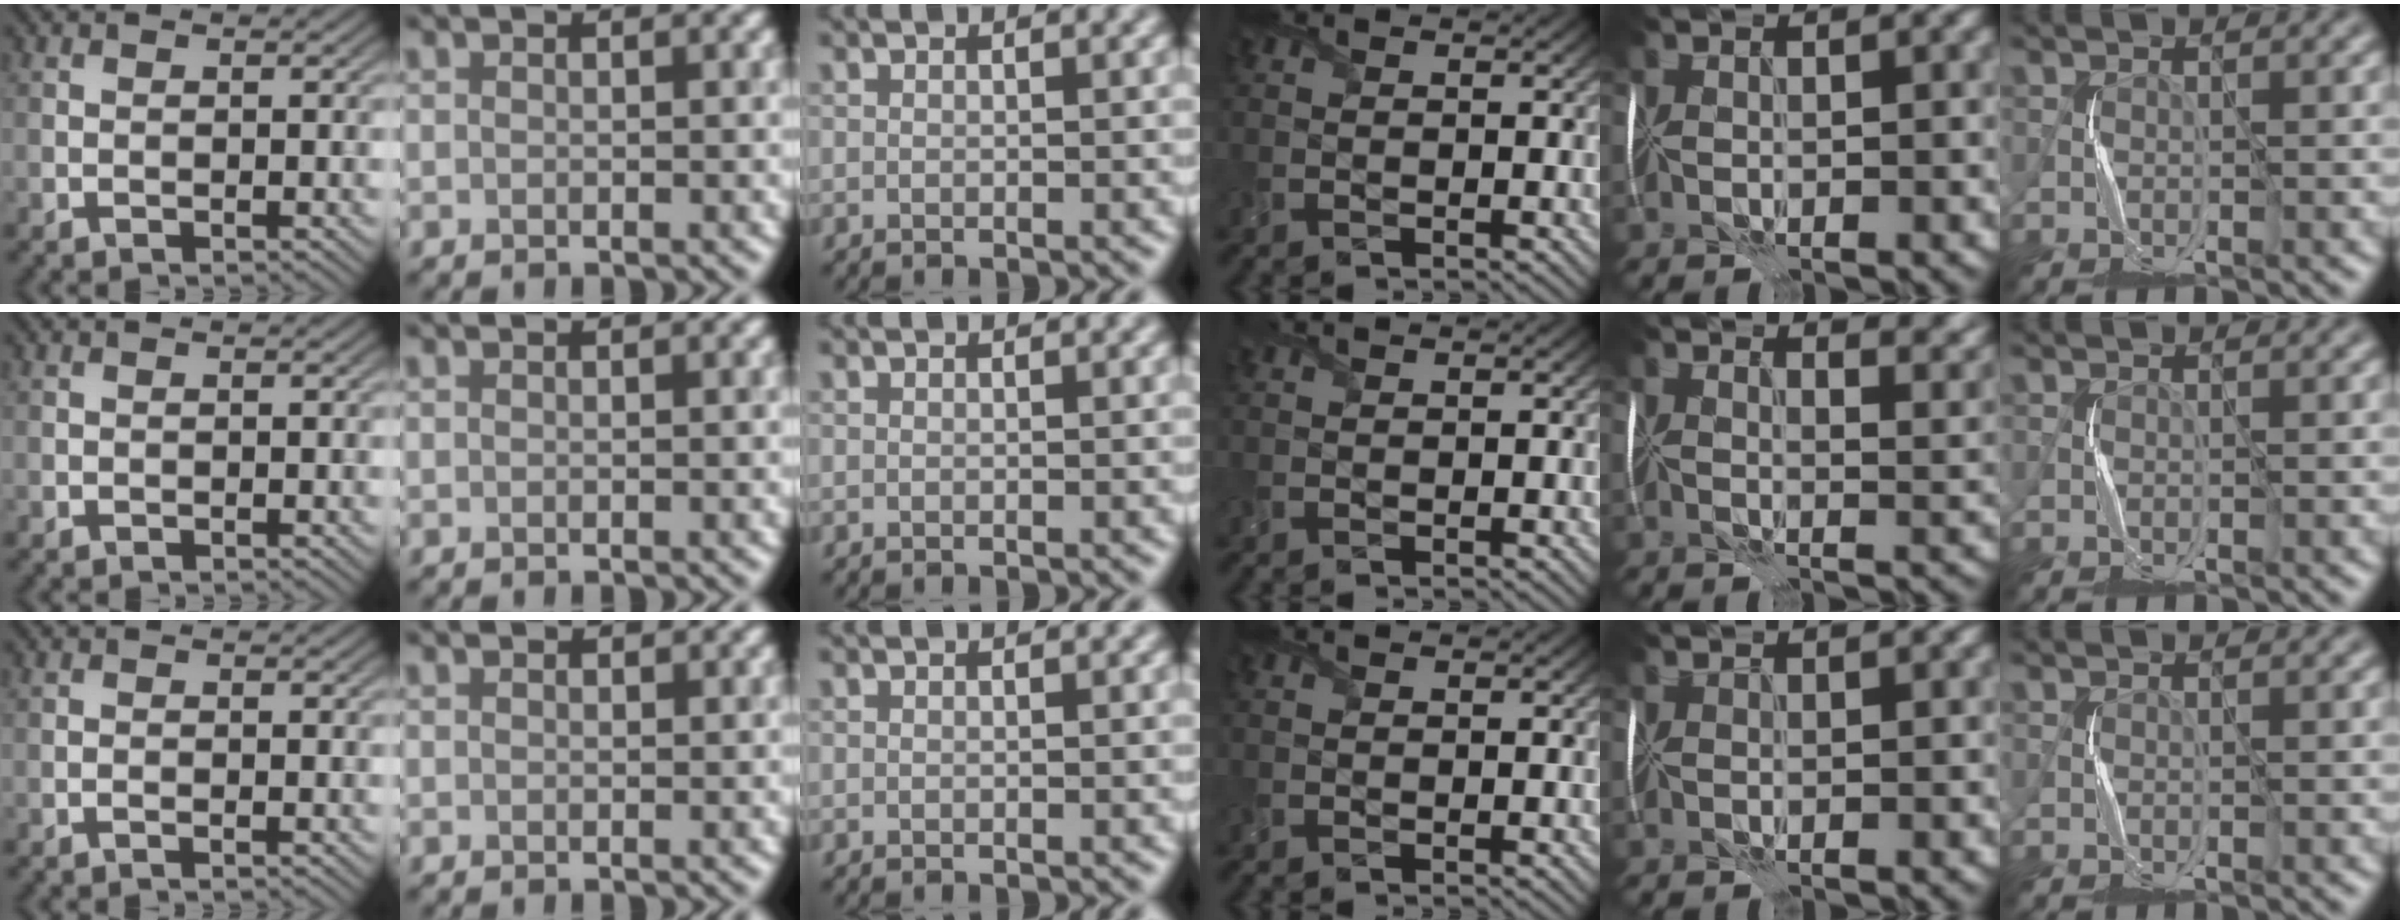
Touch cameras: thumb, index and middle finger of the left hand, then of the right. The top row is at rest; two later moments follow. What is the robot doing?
{"motion": "fold", "object": "plastic wrap"}